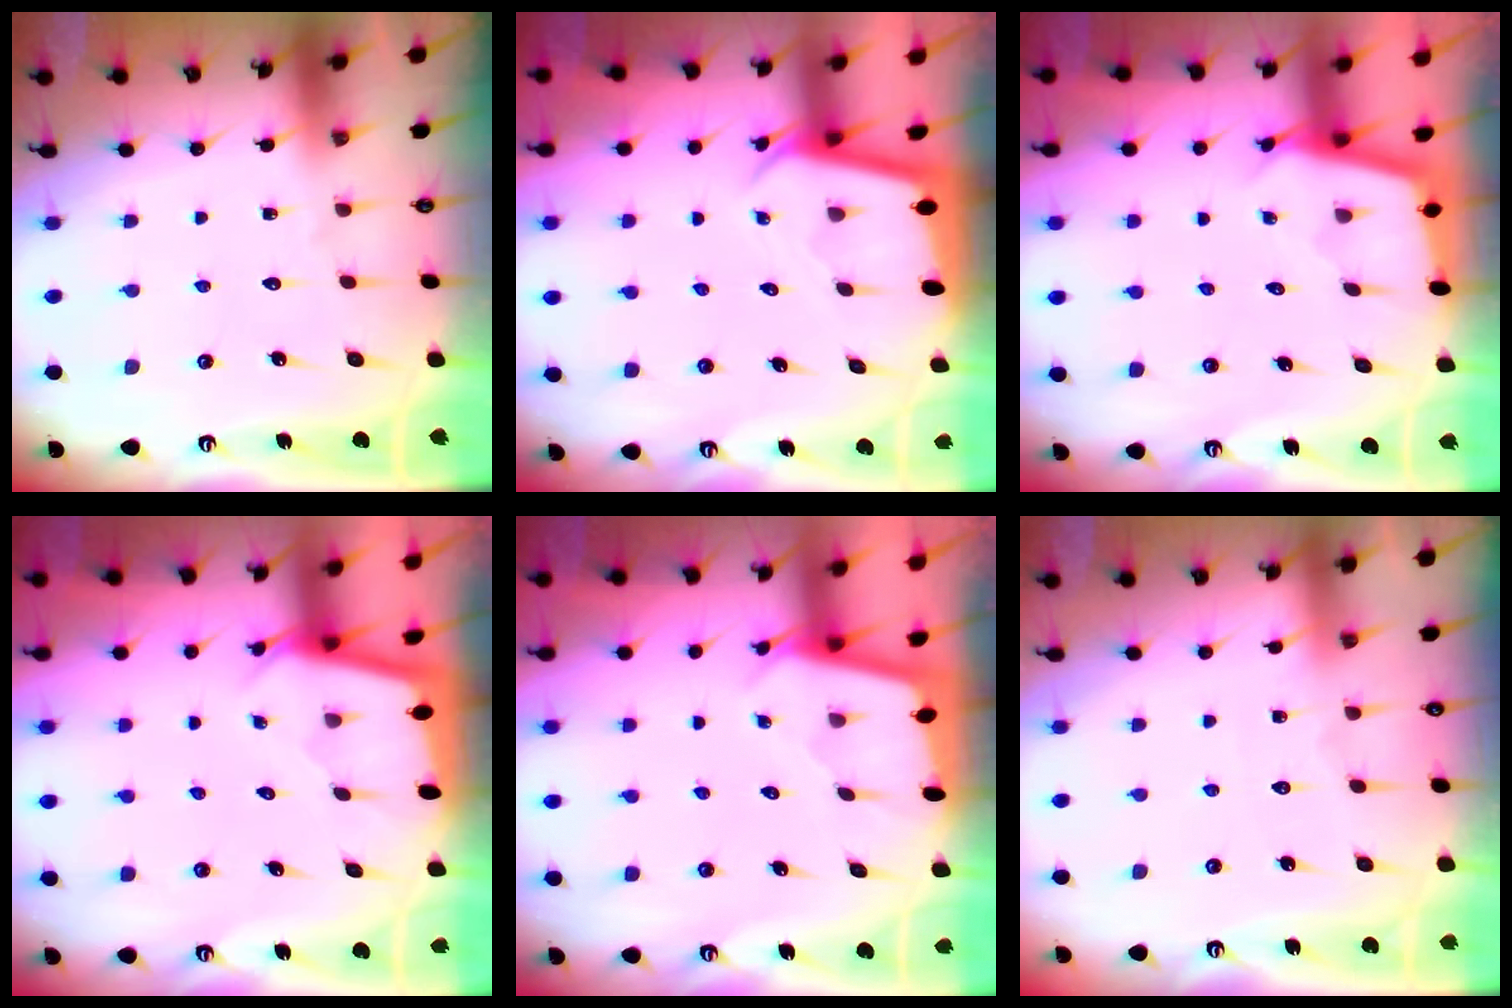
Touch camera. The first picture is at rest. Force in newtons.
{"total": 1.9, "press": 1.9, "slide": 0.1}
{"total": 2.5, "press": 2.5, "slide": 0.2}
{"total": 2.0, "press": 2.0, "slide": 0.2}
{"total": 1.9, "press": 1.9, "slide": 0.2}
{"total": 5.0, "press": 5.0, "slide": 0.6}